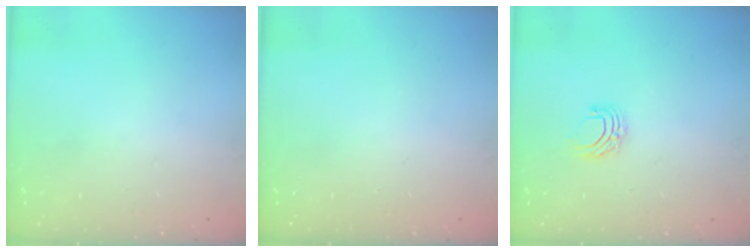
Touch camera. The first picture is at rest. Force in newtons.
{"total": 0.0}
{"total": 5.2, "press": 5.2, "slide": 0.4}